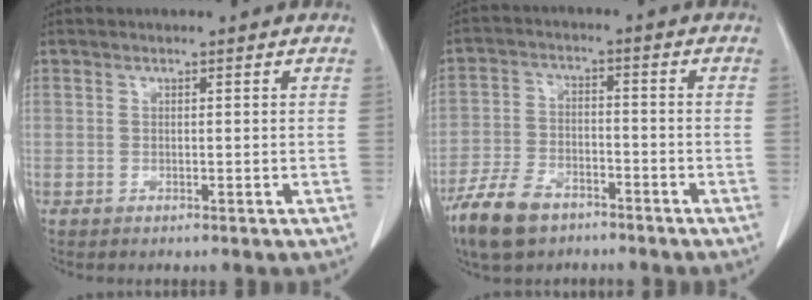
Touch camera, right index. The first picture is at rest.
{"total": 9.1, "force": [-6.5, 4.2, 4.9], "torque": [-0.106, -0.012, -0.123]}